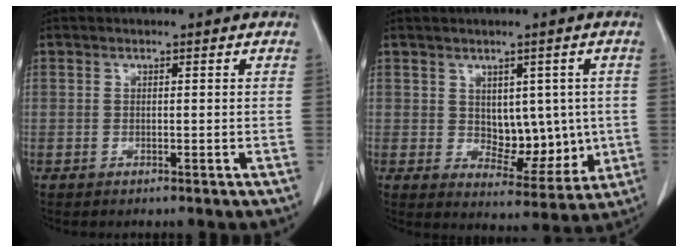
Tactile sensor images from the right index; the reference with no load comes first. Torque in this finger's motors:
{"motor_torque": [0.20, 0.21, 0.05, 0.00]}